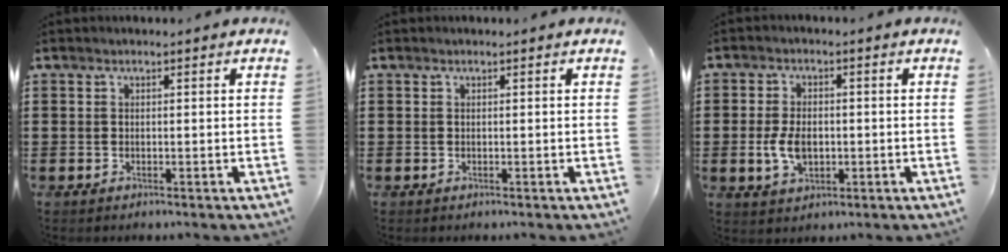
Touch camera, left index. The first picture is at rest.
{"total": 0.0}
{"total": 5.4, "force": [-0.8, 3.2, 4.3], "torque": [-0.091, -0.004, -0.020]}